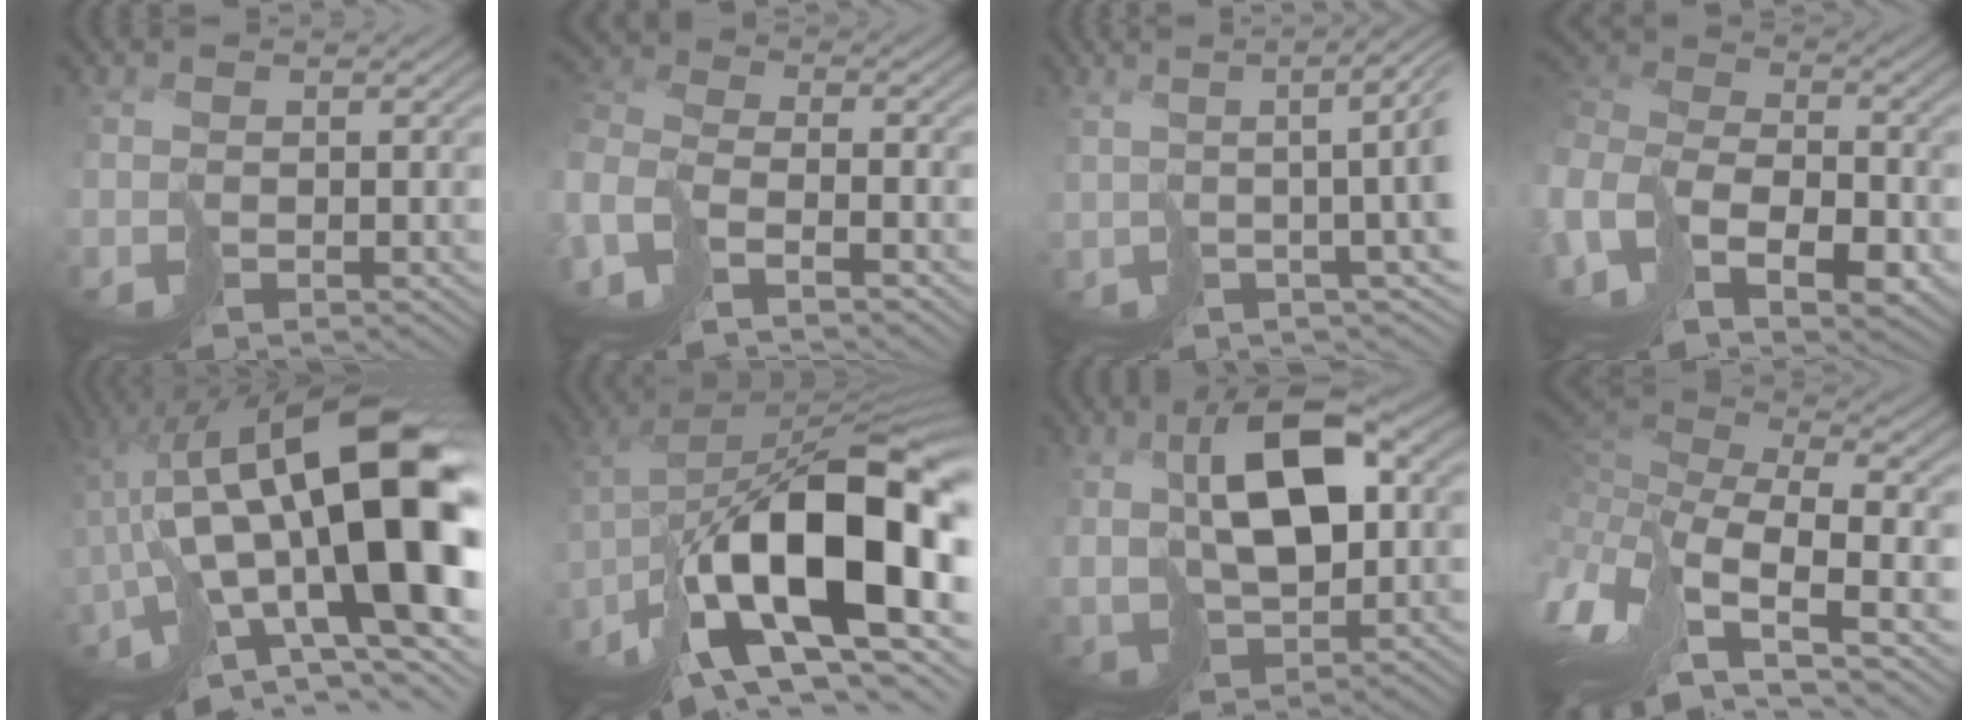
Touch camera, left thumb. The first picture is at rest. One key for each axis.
{"total": 7.2, "fx": -5.1, "fy": 2.4, "fz": 4.5, "tx": -0.123, "ty": -0.007, "tz": -0.108}
{"total": 8.9, "fx": 1.7, "fy": 1.1, "fz": 8.6, "tx": -0.124, "ty": 0.012, "tz": 0.037}
{"total": 12.0, "fx": -4.8, "fy": 6.9, "fz": 8.6, "tx": -0.240, "ty": -0.013, "tz": -0.073}
{"total": 20.5, "fx": -0.5, "fy": 8.0, "fz": 18.8, "tx": -0.292, "ty": 0.007, "tz": -0.004}
{"total": 19.7, "fx": -5.4, "fy": 8.2, "fz": 17.1, "tx": -0.289, "ty": -0.010, "tz": -0.074}
{"total": 12.2, "fx": 3.2, "fy": 6.1, "fz": 10.1, "tx": -0.204, "ty": 0.007, "tz": 0.072}
{"total": 14.1, "fx": -5.1, "fy": 5.5, "fz": 12.0, "tx": -0.320, "ty": -0.020, "tz": -0.048}